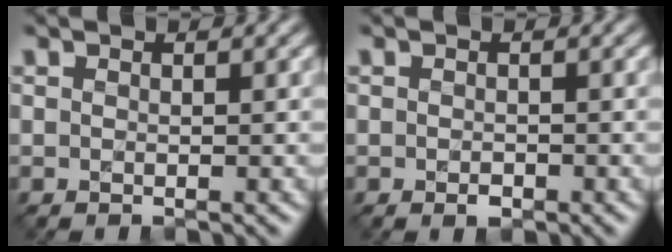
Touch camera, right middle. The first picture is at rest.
{"total": 0.9, "force": [-0.5, 0.5, 0.6], "torque": [-0.010, 0.000, -0.007]}